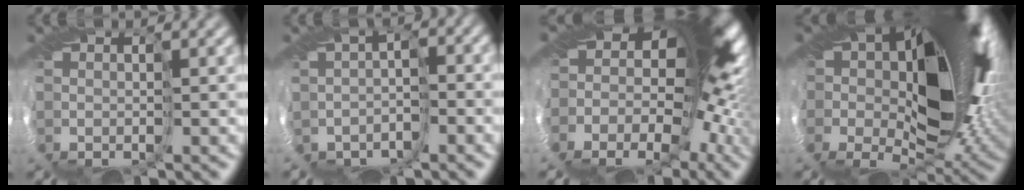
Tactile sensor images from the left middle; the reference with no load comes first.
{"total": 3.1, "force": [-2.2, 1.6, 1.4], "torque": [-0.019, -0.004, -0.046]}
{"total": 15.4, "force": [0.5, 9.8, 11.9], "torque": [-0.162, 0.021, -0.012]}
{"total": 19.2, "force": [3.7, 11.6, 14.9], "torque": [-0.220, 0.014, 0.063]}